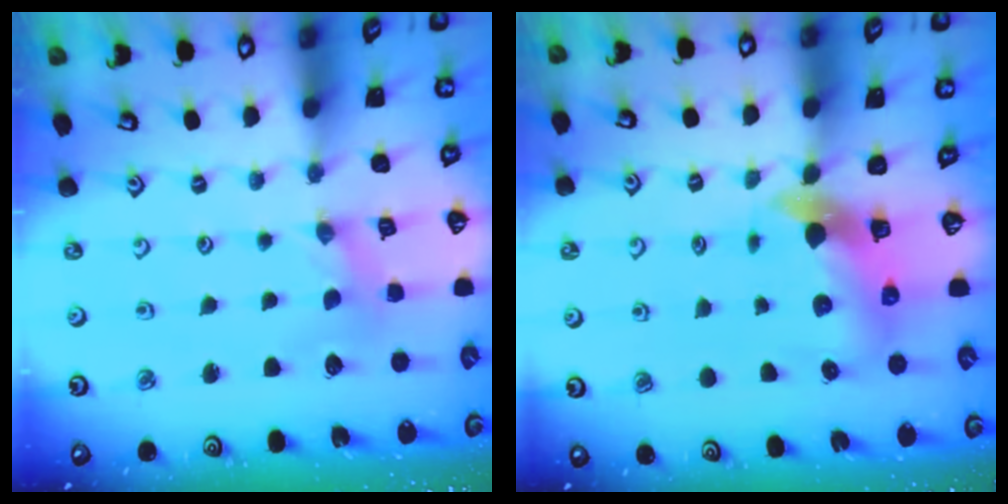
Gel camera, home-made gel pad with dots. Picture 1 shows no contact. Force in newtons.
{"total": 6.4, "press": 6.3, "slide": 1.2}